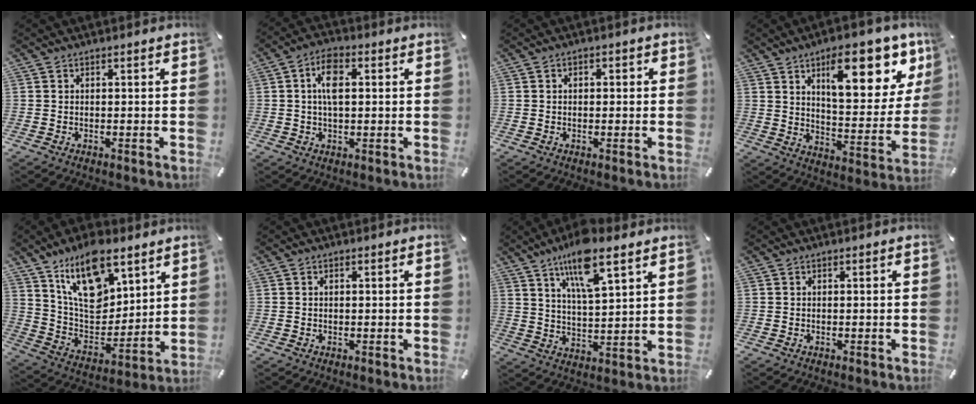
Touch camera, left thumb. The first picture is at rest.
{"total": 7.2, "force": [1.3, 3.9, 5.9], "torque": [-0.103, 0.010, 0.020]}
{"total": 1.7, "force": [-0.1, 1.3, 1.1], "torque": [-0.013, 0.004, -0.007]}
{"total": 19.7, "force": [11.1, 8.3, 14.0], "torque": [-0.177, -0.067, 0.176]}
{"total": 17.1, "force": [10.2, 9.9, 9.4], "torque": [-0.166, -0.057, 0.185]}
{"total": 0.6, "force": [0.2, 0.4, 0.5], "torque": [-0.011, 0.002, 0.003]}
{"total": 12.1, "force": [8.7, 3.2, 7.9], "torque": [-0.141, -0.033, 0.150]}
{"total": 0.0}